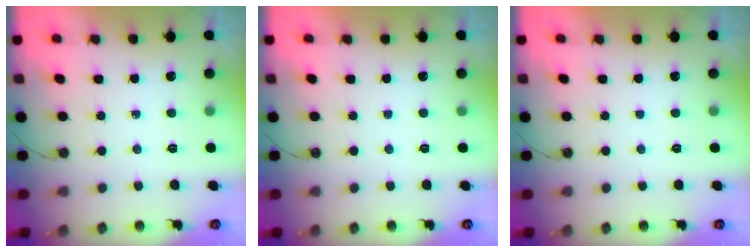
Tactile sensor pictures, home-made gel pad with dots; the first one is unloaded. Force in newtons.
{"total": 0.0}
{"total": 0.0}